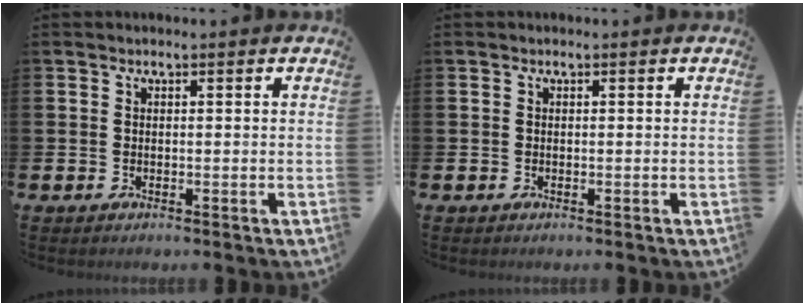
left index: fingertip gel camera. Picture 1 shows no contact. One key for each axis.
{"total": 0.0}